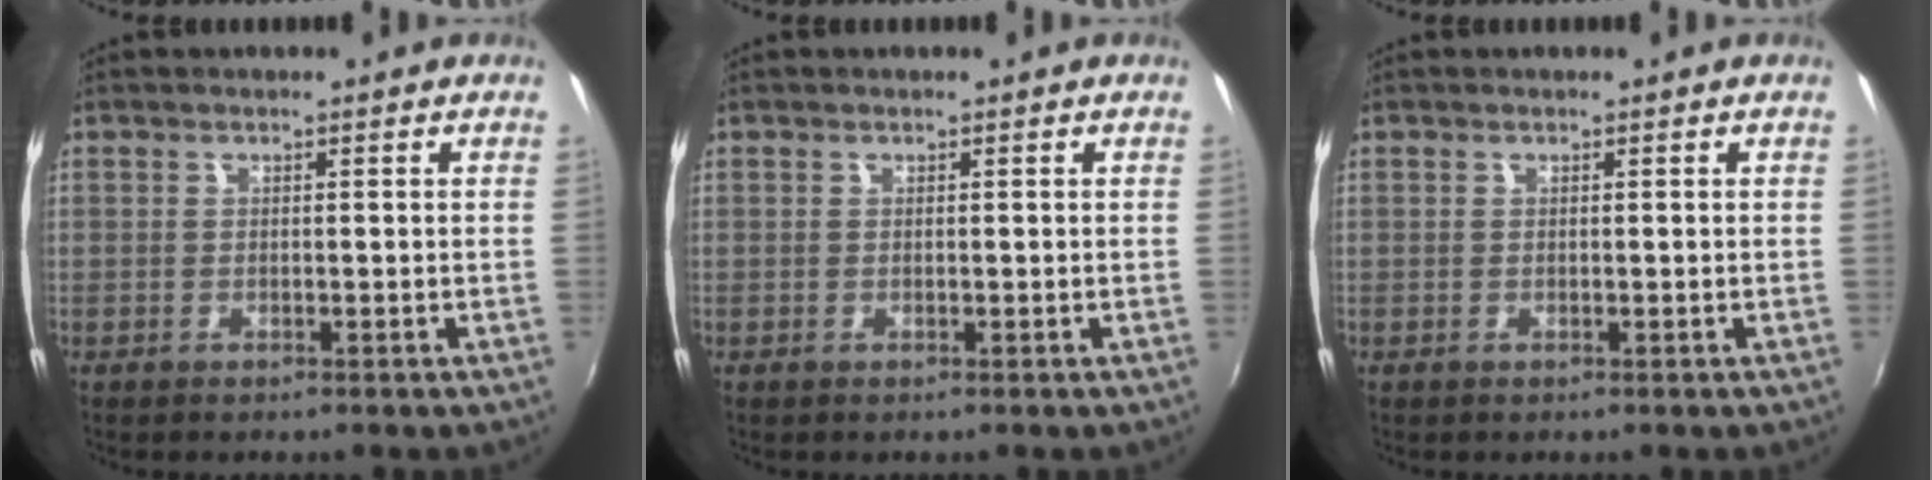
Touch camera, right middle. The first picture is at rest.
{"total": 0.0}
{"total": 0.0}